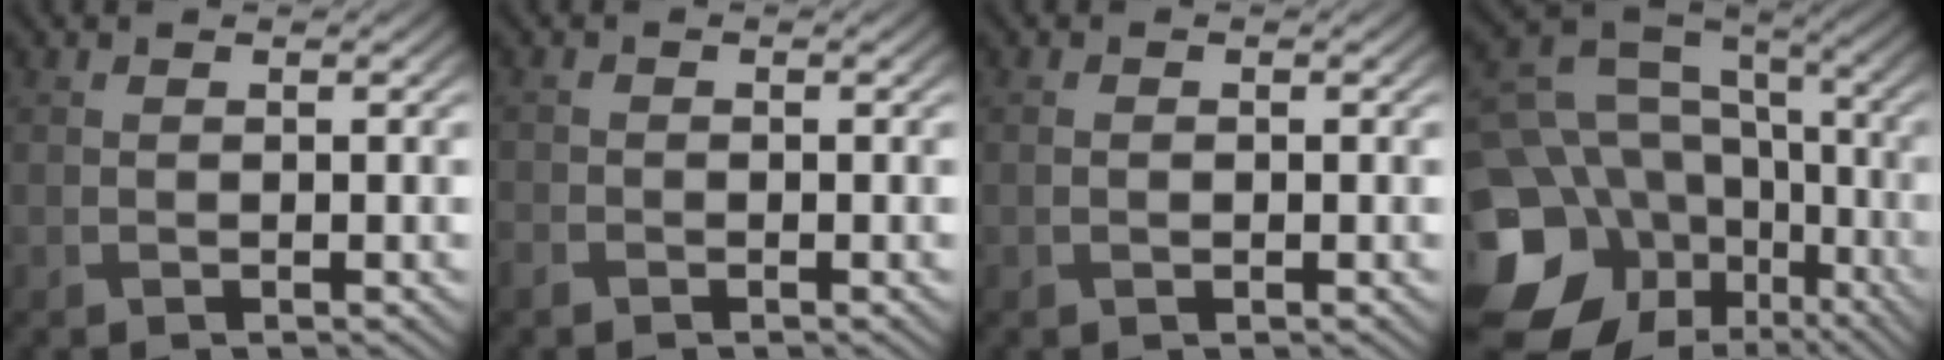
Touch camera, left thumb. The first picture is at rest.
{"total": 1.2, "force": [-1.0, 0.7, 0.3], "torque": [-0.007, -0.003, -0.024]}
{"total": 0.6, "force": [-0.1, 0.4, 0.5], "torque": [-0.008, 0.000, 0.001]}
{"total": 20.9, "force": [-8.8, 16.5, 9.5], "torque": [-0.225, -0.056, -0.123]}